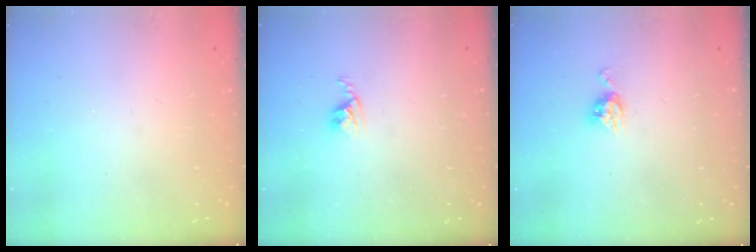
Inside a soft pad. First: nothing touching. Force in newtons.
{"total": 2.8, "press": 2.7, "slide": 0.4}
{"total": 5.2, "press": 5.1, "slide": 0.1}